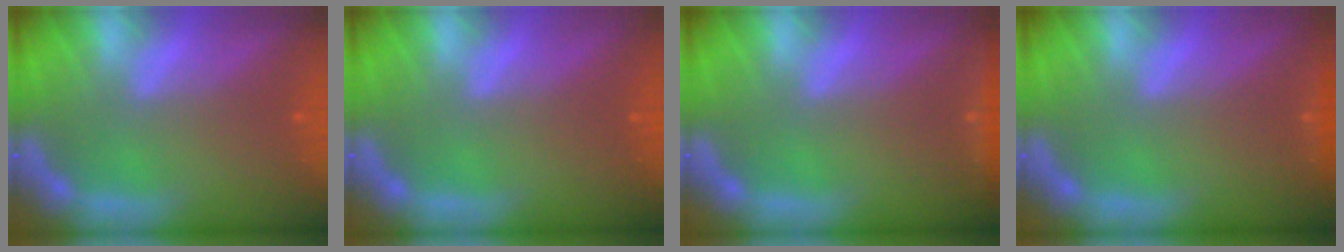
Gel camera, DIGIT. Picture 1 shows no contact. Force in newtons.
{"total": 0.0}
{"total": 1.9}
{"total": 0.9}